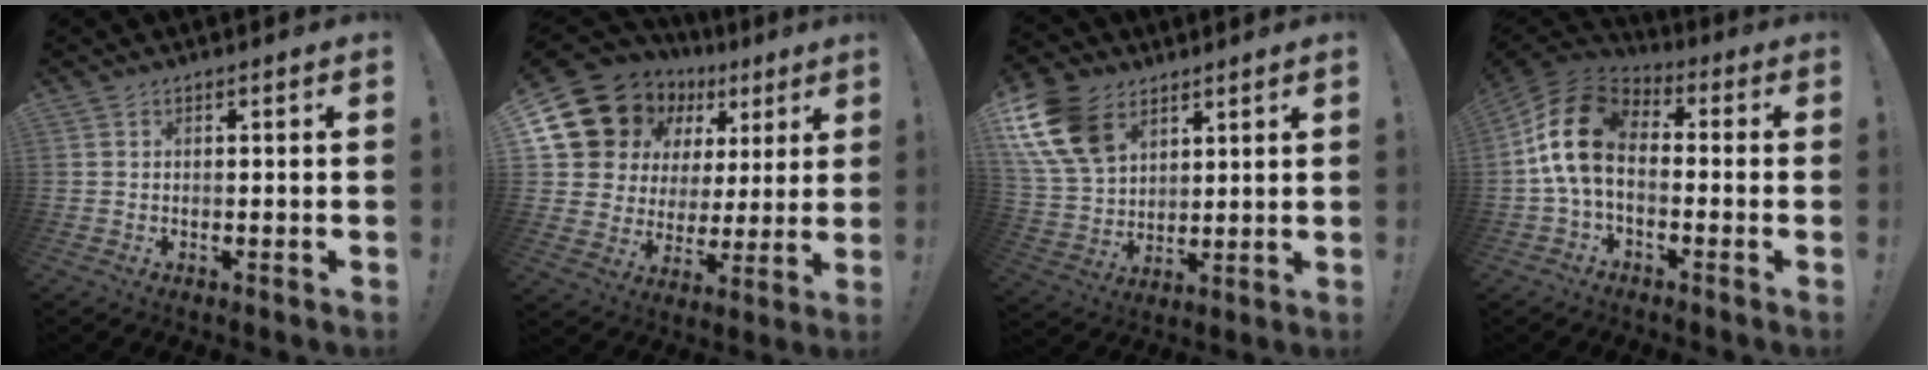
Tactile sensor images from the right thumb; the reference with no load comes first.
{"total": 15.1, "force": [10.5, 9.3, 5.7], "torque": [-0.095, -0.076, 0.209]}
{"total": 16.6, "force": [8.5, 11.3, 8.8], "torque": [-0.178, -0.041, 0.163]}
{"total": 14.7, "force": [0.5, 9.3, 11.3], "torque": [-0.216, 0.018, 0.012]}